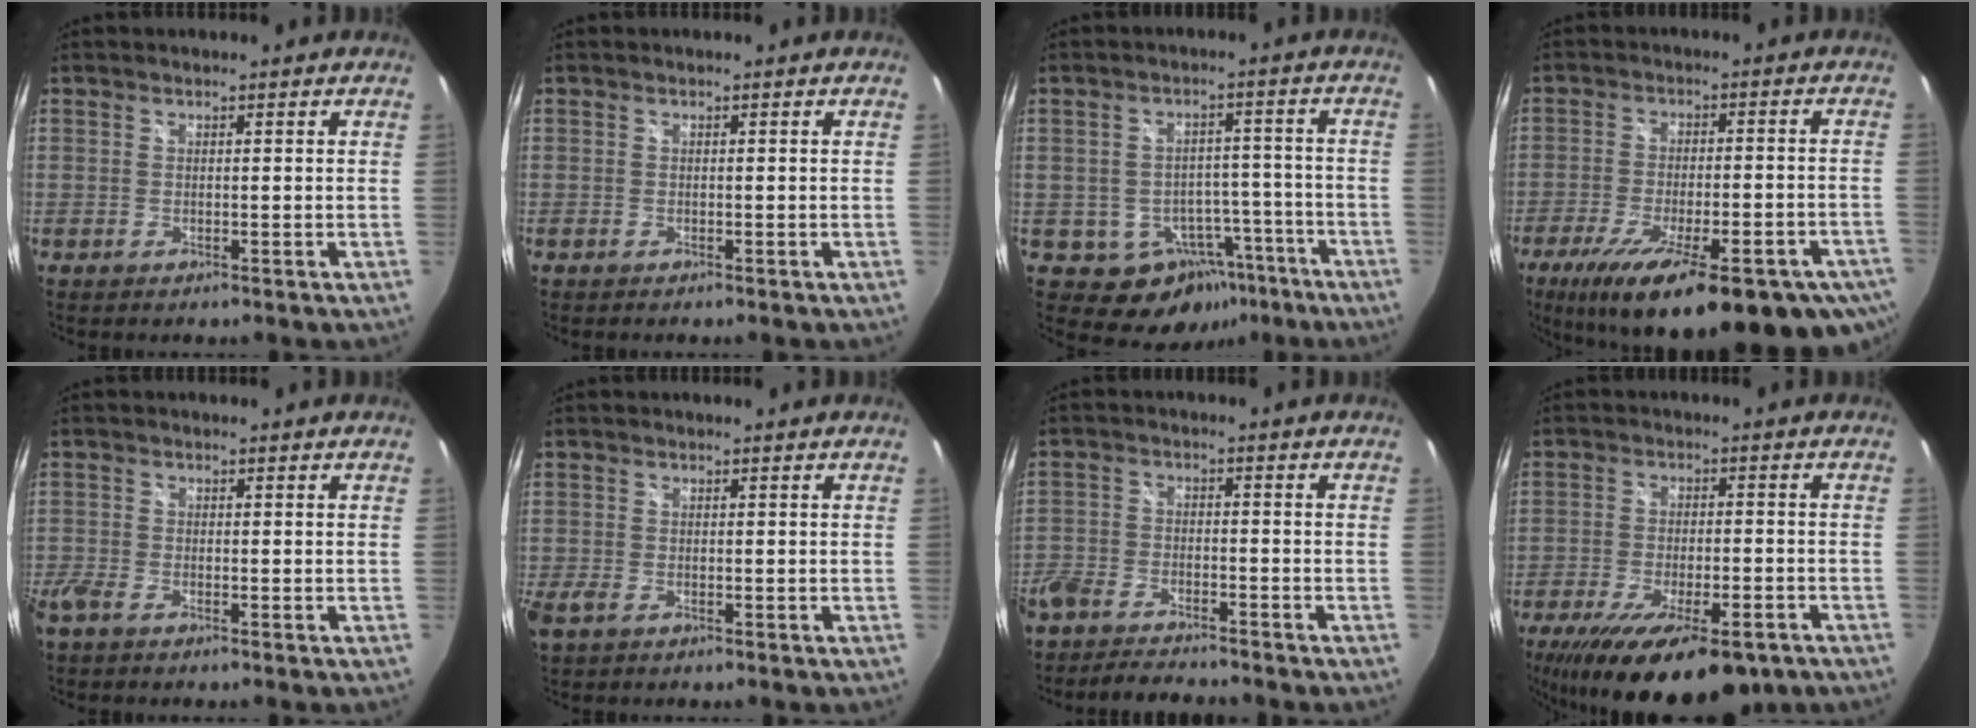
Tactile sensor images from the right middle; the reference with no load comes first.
{"total": 0.0}
{"total": 9.8, "force": [-5.5, 7.4, 3.1], "torque": [-0.050, 0.029, -0.045]}
{"total": 27.2, "force": [-17.1, 7.8, 19.7], "torque": [-0.337, -0.070, -0.234]}
{"total": 3.4, "force": [-2.5, 1.3, 1.9], "torque": [-0.055, -0.007, -0.054]}
{"total": 2.7, "force": [-1.5, 1.5, 1.7], "torque": [-0.037, -0.009, -0.028]}
{"total": 10.5, "force": [-9.0, 3.7, 4.0], "torque": [-0.118, -0.011, -0.158]}
{"total": 21.0, "force": [-14.0, 7.2, 13.9], "torque": [-0.263, -0.057, -0.205]}